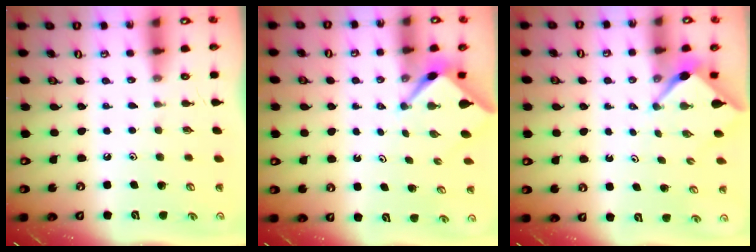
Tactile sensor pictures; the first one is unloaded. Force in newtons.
{"total": 2.5, "press": 2.5, "slide": 0.3}
{"total": 2.5, "press": 2.5, "slide": 0.2}